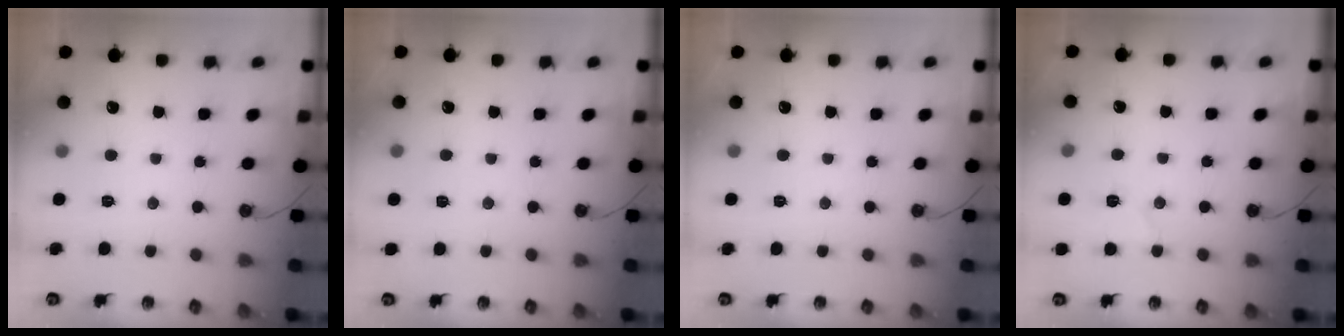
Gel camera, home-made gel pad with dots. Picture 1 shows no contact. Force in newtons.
{"total": 2.7, "press": 1.5, "slide": 2.3}
{"total": 0.0}
{"total": 9.1, "press": 3.6, "slide": 8.4}